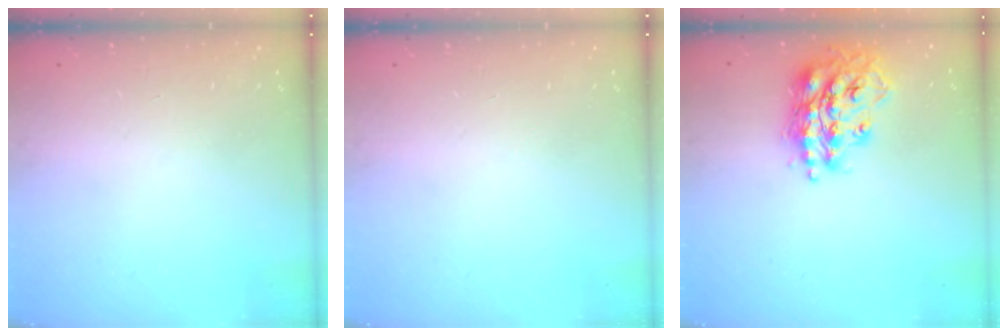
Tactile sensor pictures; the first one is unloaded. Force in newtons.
{"total": 0.0}
{"total": 17.5, "press": 17.5, "slide": 1.2}